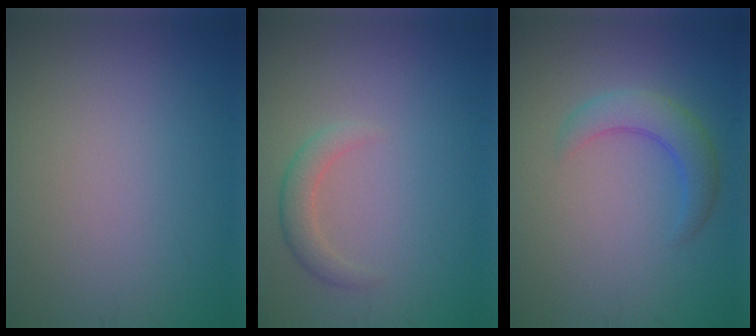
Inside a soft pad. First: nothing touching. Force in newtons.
{"total": 2.0, "press": 2.0, "slide": 0.1}
{"total": 3.3, "press": 3.3, "slide": 0.2}